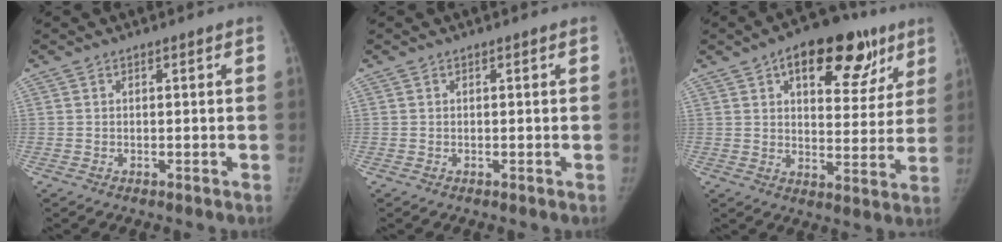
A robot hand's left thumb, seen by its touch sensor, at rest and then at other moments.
{"total": 0.0}
{"total": 19.0, "force": [9.9, 9.7, 13.0], "torque": [-0.125, -0.014, 0.138]}